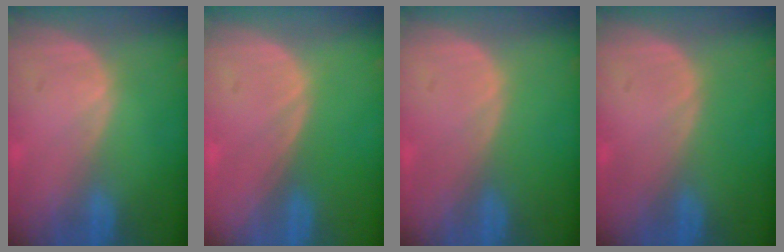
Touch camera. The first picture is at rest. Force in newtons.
{"total": 0.0}
{"total": 0.0}
{"total": 0.0}